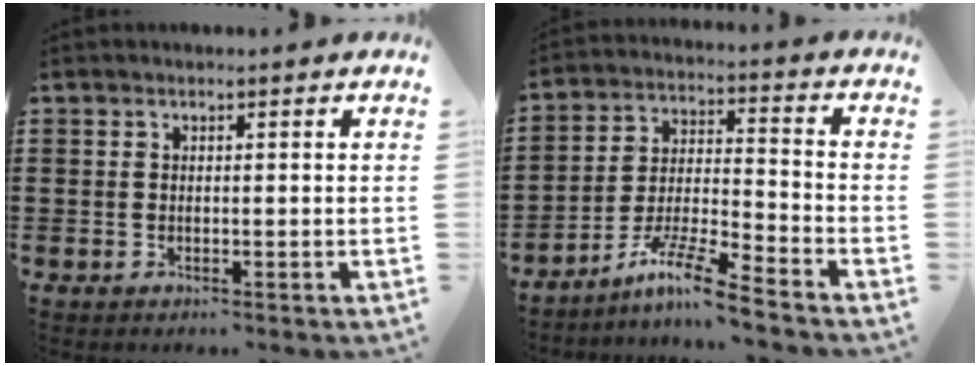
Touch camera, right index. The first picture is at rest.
{"total": 9.1, "force": [-7.5, 0.1, 5.1], "torque": [-0.105, 0.001, -0.149]}